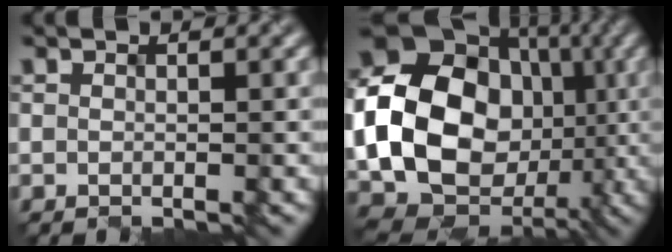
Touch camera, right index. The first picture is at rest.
{"total": 20.3, "force": [-1.1, 17.0, 11.1], "torque": [-0.223, 0.002, -0.051]}